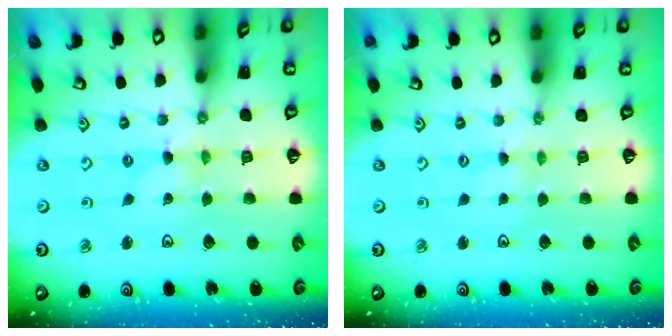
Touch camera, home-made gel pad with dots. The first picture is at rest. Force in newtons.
{"total": 0.5, "press": 0.5, "slide": 0.1}